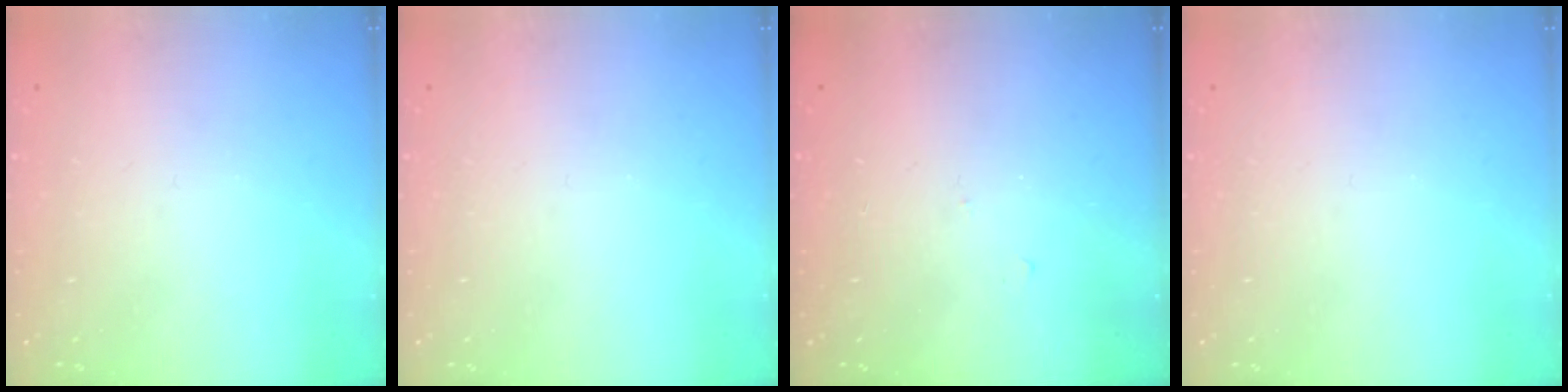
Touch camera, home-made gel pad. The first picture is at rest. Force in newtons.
{"total": 0.0}
{"total": 4.6, "press": 4.6, "slide": 0.6}
{"total": 0.0}